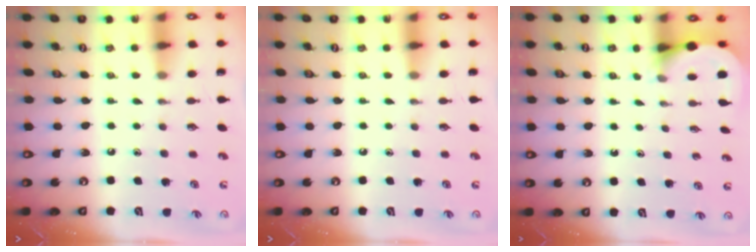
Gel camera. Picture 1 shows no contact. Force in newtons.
{"total": 0.0}
{"total": 3.0, "press": 3.0, "slide": 0.2}